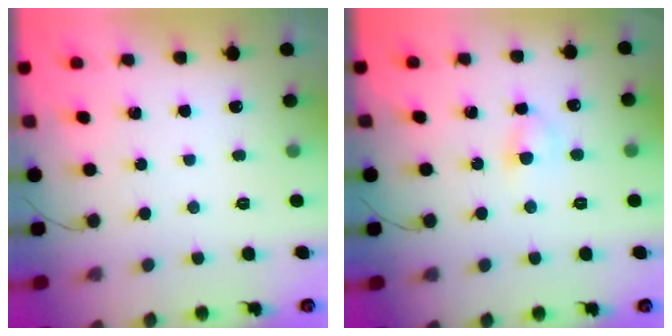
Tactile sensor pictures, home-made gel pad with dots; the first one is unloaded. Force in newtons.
{"total": 4.0, "press": 3.8, "slide": 1.4}